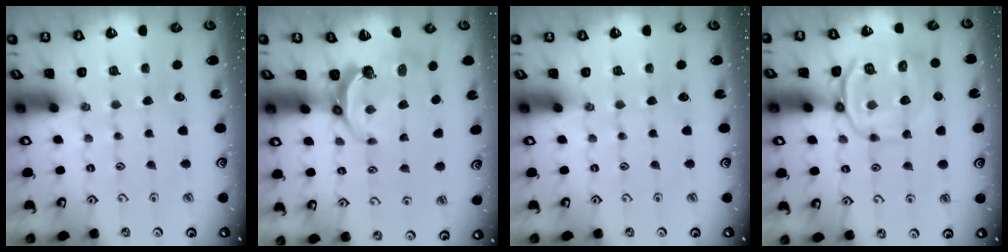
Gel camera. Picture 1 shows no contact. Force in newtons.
{"total": 7.2, "press": 5.9, "slide": 4.1}
{"total": 0.0}
{"total": 12.6, "press": 12.5, "slide": 1.8}